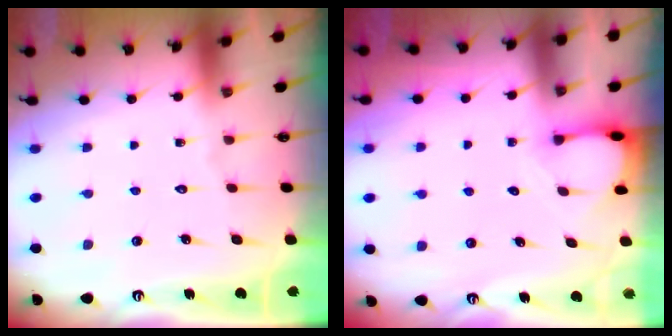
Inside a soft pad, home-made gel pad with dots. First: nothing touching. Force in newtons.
{"total": 2.3, "press": 2.3, "slide": 0.3}